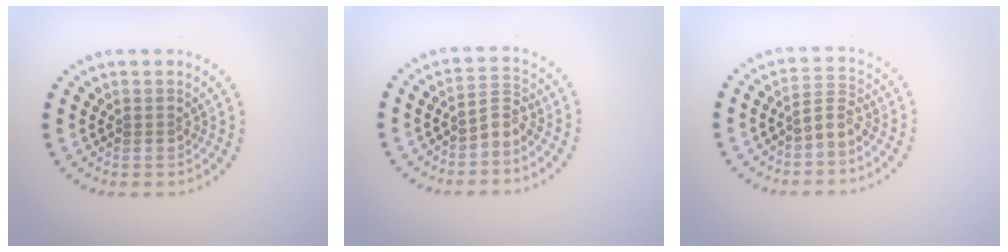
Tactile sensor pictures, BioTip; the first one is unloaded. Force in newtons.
{"total": 2.0, "press": 1.3, "slide": 1.5}
{"total": 2.0, "press": 1.4, "slide": 1.4}